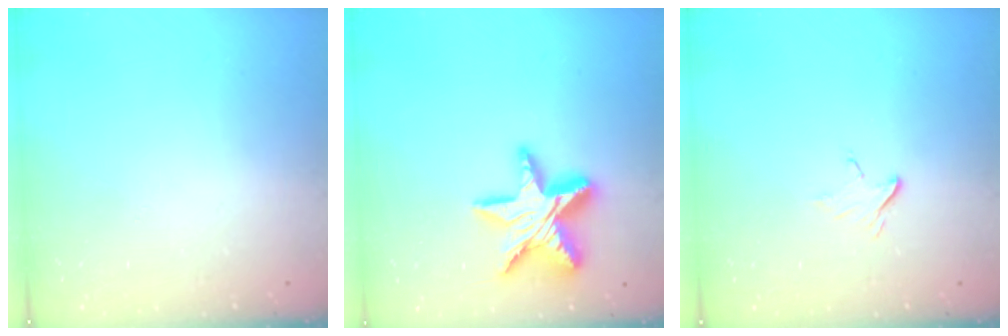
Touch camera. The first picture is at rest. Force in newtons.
{"total": 16.1, "press": 16.1, "slide": 1.2}
{"total": 3.4, "press": 3.4, "slide": 0.3}